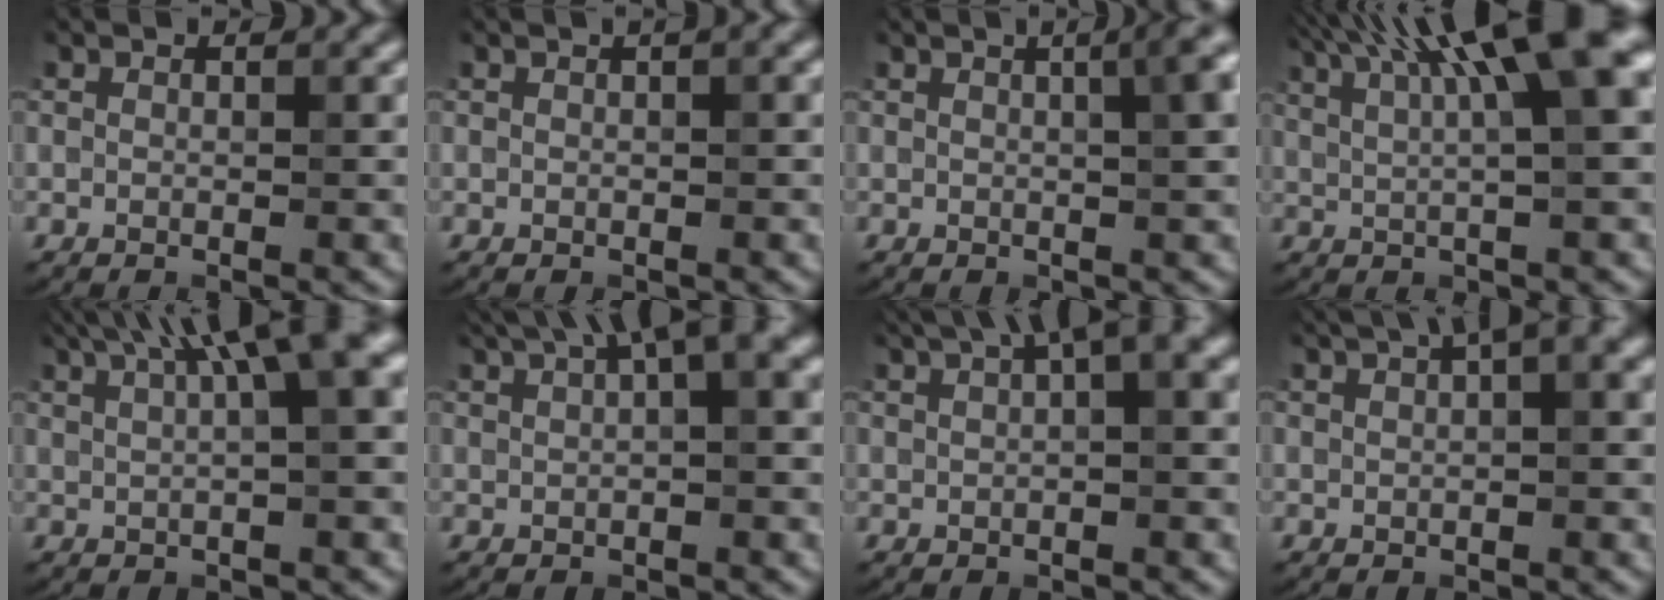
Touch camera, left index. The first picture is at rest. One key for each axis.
{"total": 1.4, "fx": 0.5, "fy": 0.3, "fz": 1.3, "tx": -0.018, "ty": 0.007, "tz": 0.003}
{"total": 6.4, "fx": 1.9, "fy": 2.7, "fz": 5.5, "tx": -0.023, "ty": 0.039, "tz": 0.000}
{"total": 13.0, "fx": 5.8, "fy": 3.5, "fz": 11.1, "tx": -0.128, "ty": 0.036, "tz": 0.076}
{"total": 11.6, "fx": 5.2, "fy": 3.5, "fz": 9.8, "tx": -0.097, "ty": 0.045, "tz": 0.061}
{"total": 6.9, "fx": 3.8, "fy": 1.6, "fz": 5.5, "tx": -0.077, "ty": 0.025, "tz": 0.064}
{"total": 6.2, "fx": 3.3, "fy": 1.4, "fz": 5.0, "tx": -0.068, "ty": 0.023, "tz": 0.055}
{"total": 5.6, "fx": 3.3, "fy": 1.2, "fz": 4.4, "tx": -0.060, "ty": 0.022, "tz": 0.051}